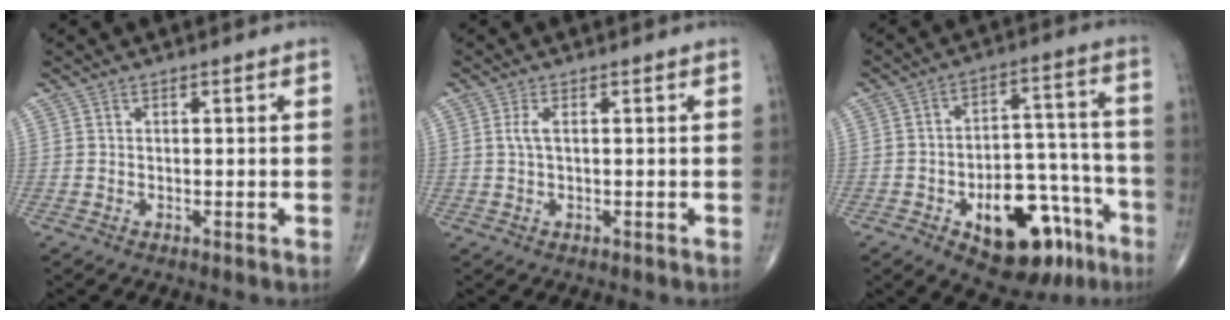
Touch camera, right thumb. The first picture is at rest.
{"total": 1.9, "force": [0.4, 0.6, 1.8], "torque": [-0.050, 0.008, 0.012]}
{"total": 18.8, "force": [-9.3, 9.9, 13.0], "torque": [-0.142, 0.075, -0.123]}